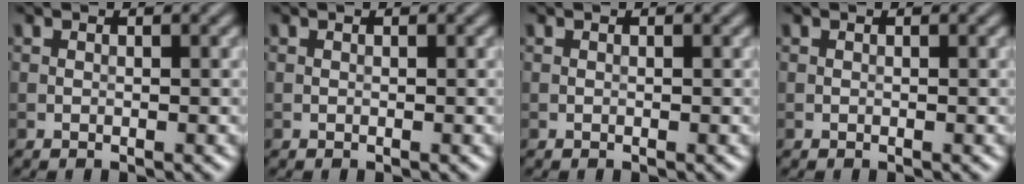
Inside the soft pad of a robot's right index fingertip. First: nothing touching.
{"total": 0.0}
{"total": 0.0}
{"total": 0.0}